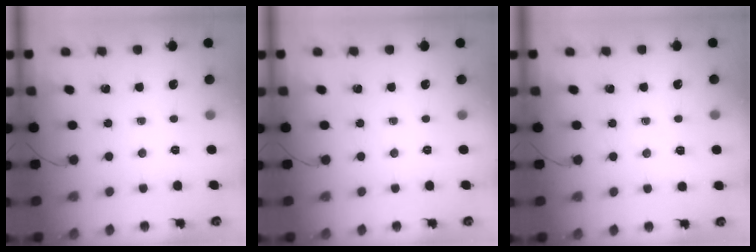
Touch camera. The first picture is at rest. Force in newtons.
{"total": 0.0}
{"total": 4.4, "press": 4.2, "slide": 1.1}